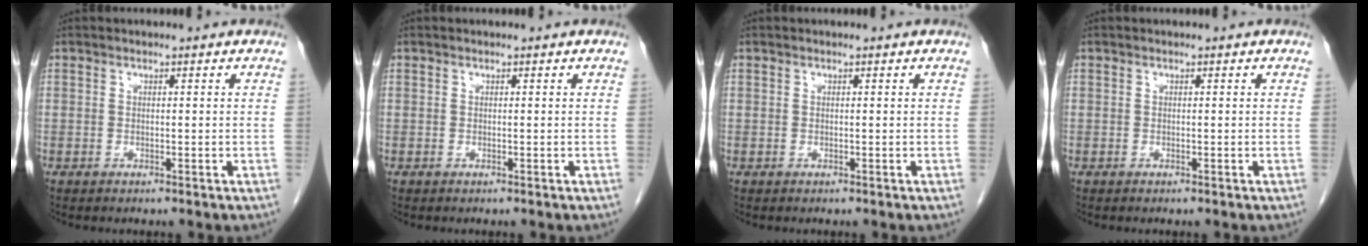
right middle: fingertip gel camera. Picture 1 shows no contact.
{"total": 0.0}
{"total": 0.0}
{"total": 0.0}